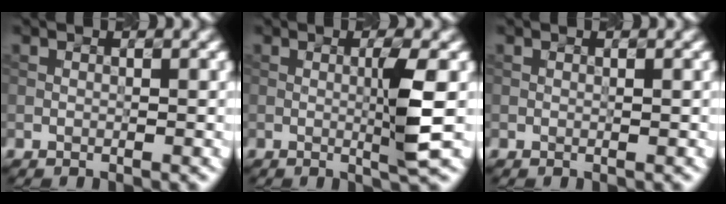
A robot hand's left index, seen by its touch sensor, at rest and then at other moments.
{"total": 3.2, "force": [-0.1, -0.1, 3.2], "torque": [-0.061, 0.000, 0.006]}
{"total": 0.0}